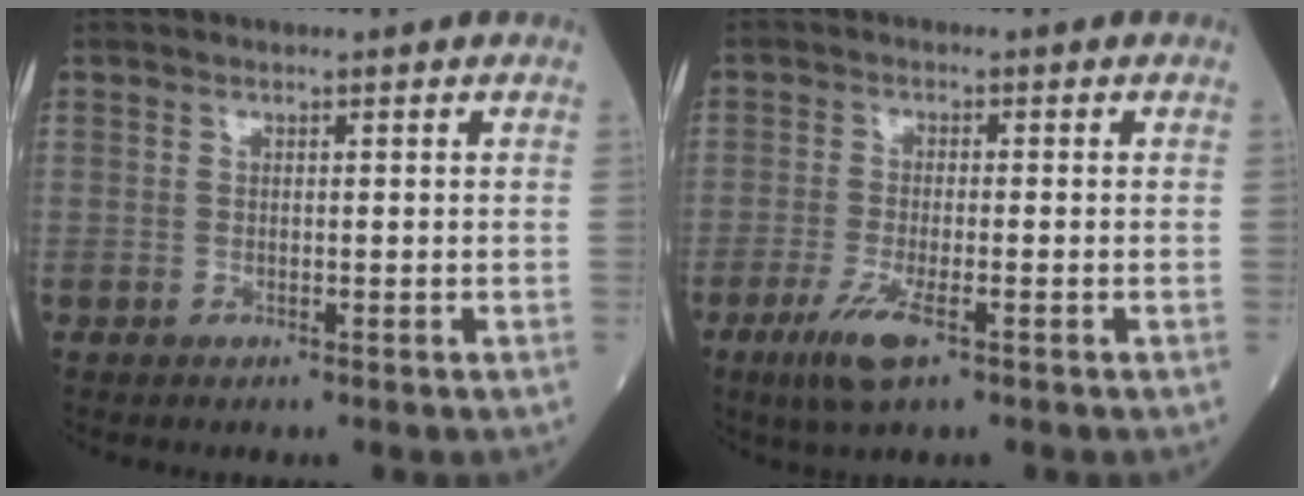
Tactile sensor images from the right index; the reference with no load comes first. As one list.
[{"total": 5.5, "force": [-3.0, 0.9, 4.5], "torque": [-0.099, -0.014, -0.055]}]